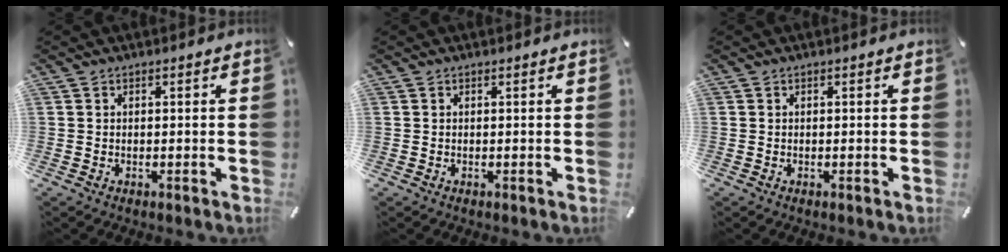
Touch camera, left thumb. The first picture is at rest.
{"total": 0.0}
{"total": 0.0}